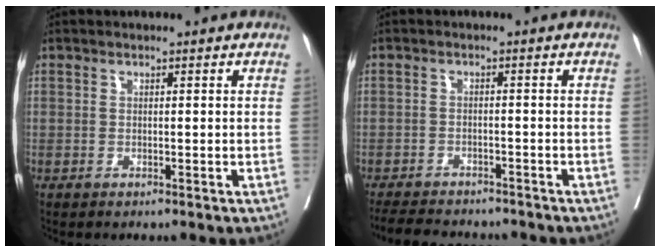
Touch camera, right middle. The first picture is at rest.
{"total": 10.9, "force": [-9.8, 3.0, 3.7], "torque": [-0.075, -0.006, -0.133]}